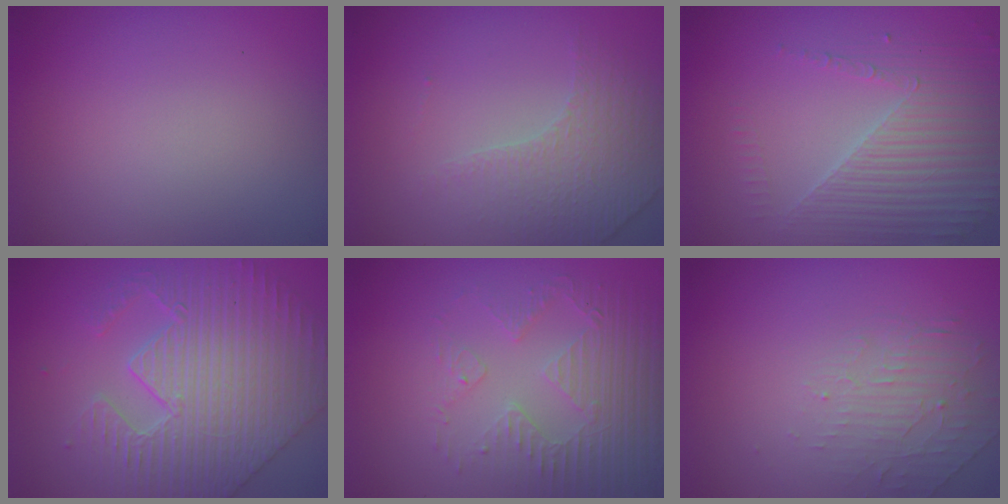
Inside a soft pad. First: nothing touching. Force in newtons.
{"total": 4.2, "press": 2.9, "slide": 3.1}
{"total": 4.5, "press": 3.9, "slide": 2.2}
{"total": 6.6, "press": 5.7, "slide": 3.3}
{"total": 5.1, "press": 3.5, "slide": 3.8}
{"total": 2.0, "press": 0.9, "slide": 1.8}